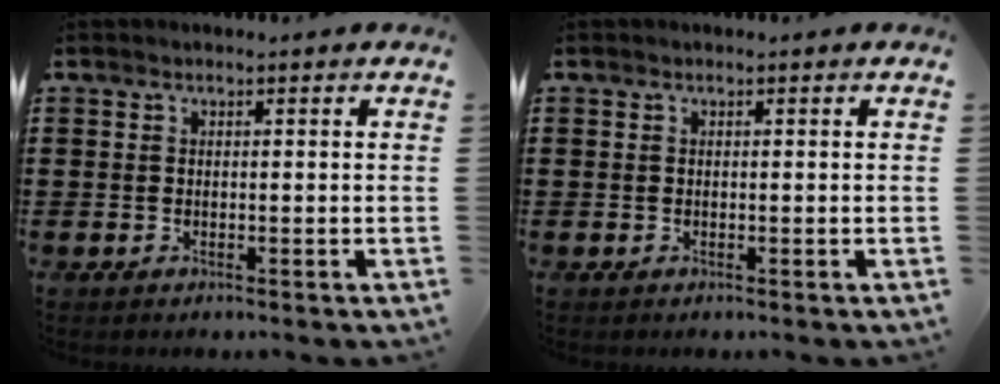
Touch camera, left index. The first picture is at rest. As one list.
[{"total": 0.0}]